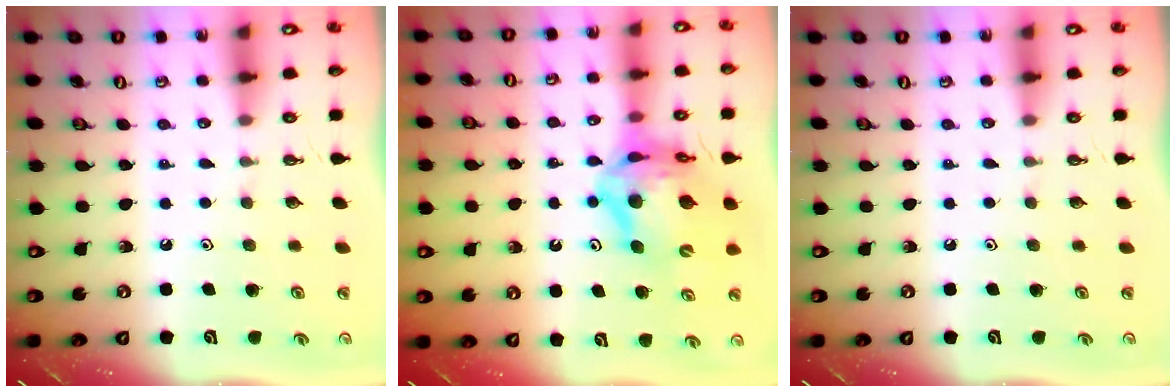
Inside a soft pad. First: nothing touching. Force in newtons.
{"total": 15.6, "press": 15.5, "slide": 1.9}
{"total": 0.0}